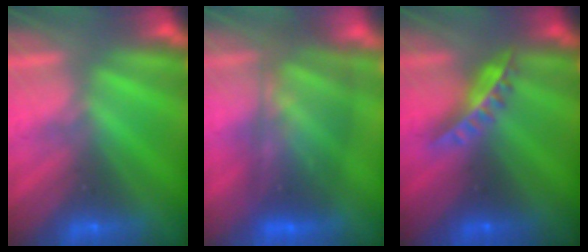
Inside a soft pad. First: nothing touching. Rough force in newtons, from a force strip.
{"total": 7.7}
{"total": 8.9}